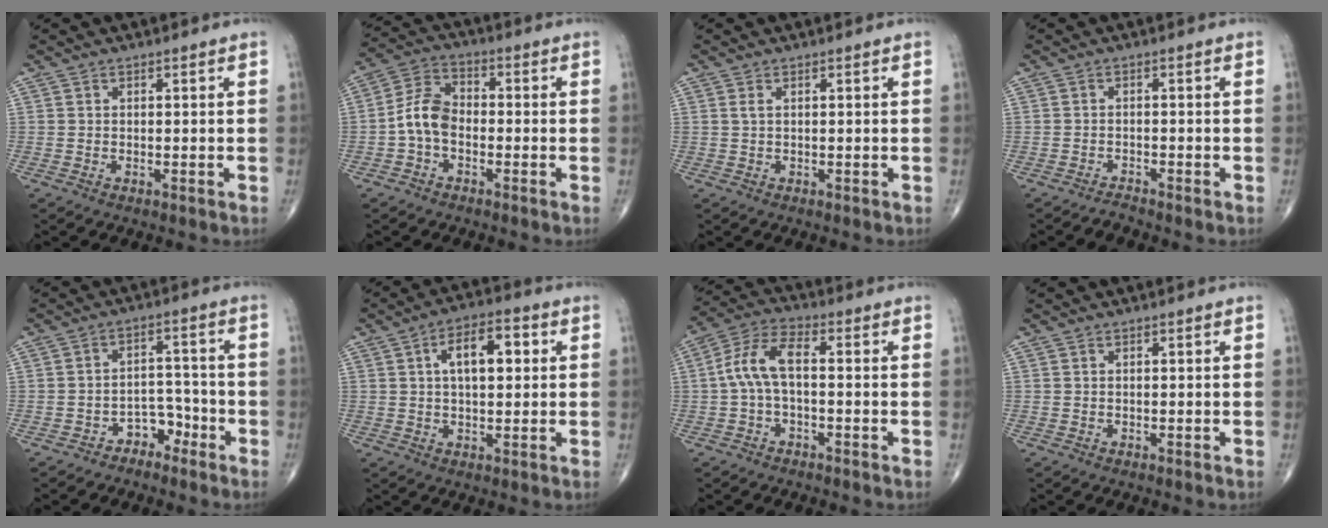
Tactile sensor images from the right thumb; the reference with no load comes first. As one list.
[{"total": 7.2, "force": [-1.8, 4.7, 5.1], "torque": [-0.091, 0.029, -0.049]}, {"total": 0.8, "force": [0.3, 0.3, 0.7], "torque": [-0.018, 0.005, 0.007]}, {"total": 1.4, "force": [-1.4, -0.1, -0.1], "torque": [-0.001, 0.002, -0.026]}, {"total": 4.7, "force": [-3.3, 3.1, 1.4], "torque": [0.011, 0.038, -0.056]}, {"total": 9.2, "force": [2.1, 4.5, 7.7], "torque": [-0.106, 0.015, 0.027]}, {"total": 7.9, "force": [-0.4, 3.6, 7.0], "torque": [-0.146, 0.031, -0.017]}, {"total": 0.0}]